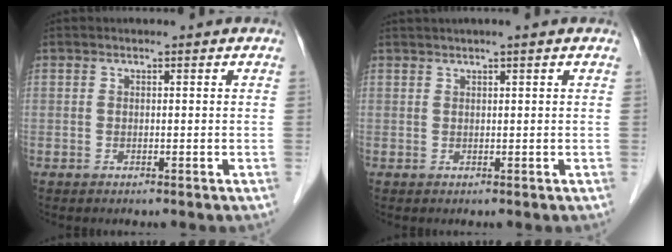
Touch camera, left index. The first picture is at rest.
{"total": 1.9, "force": [1.3, -0.5, 1.2], "torque": [-0.022, 0.010, 0.030]}